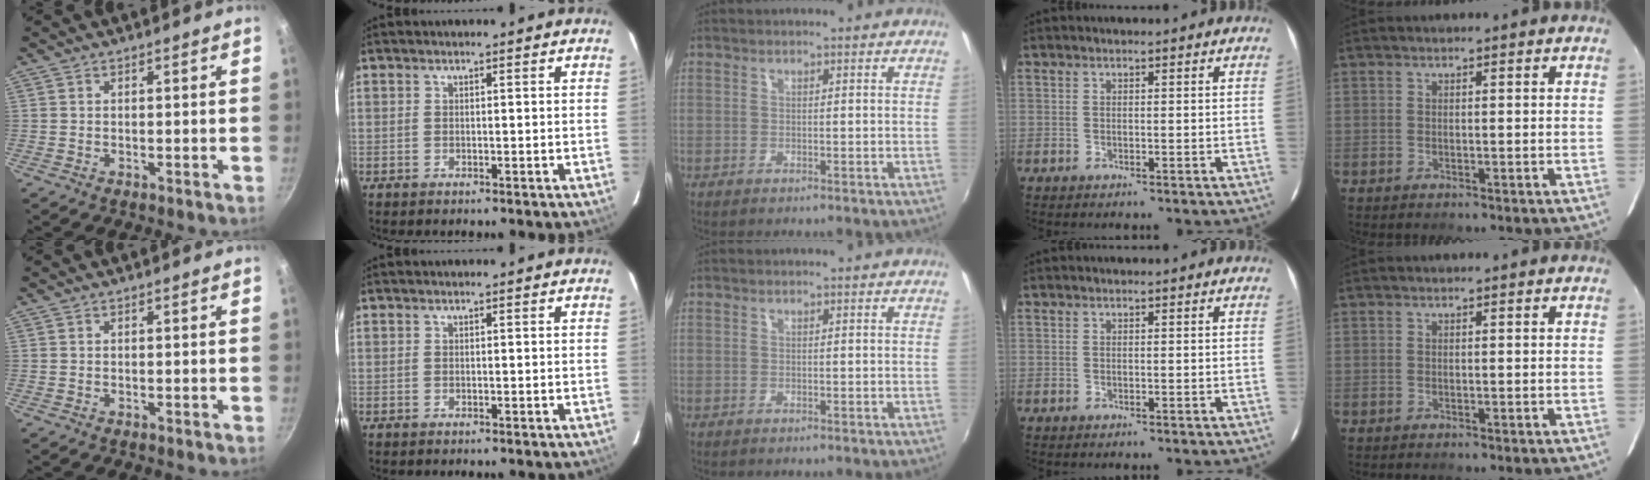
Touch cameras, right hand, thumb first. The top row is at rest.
{}